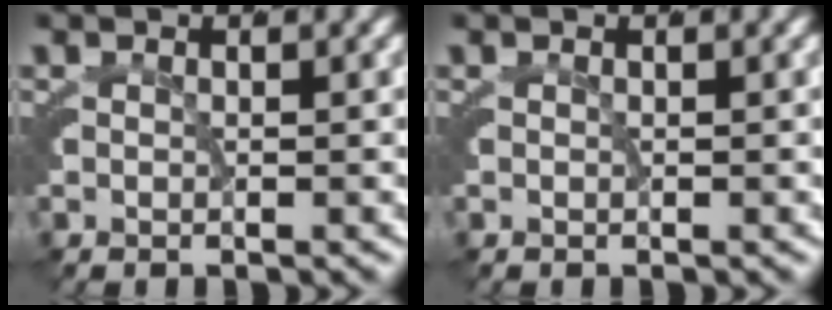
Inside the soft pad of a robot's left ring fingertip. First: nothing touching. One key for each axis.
{"total": 0.0}